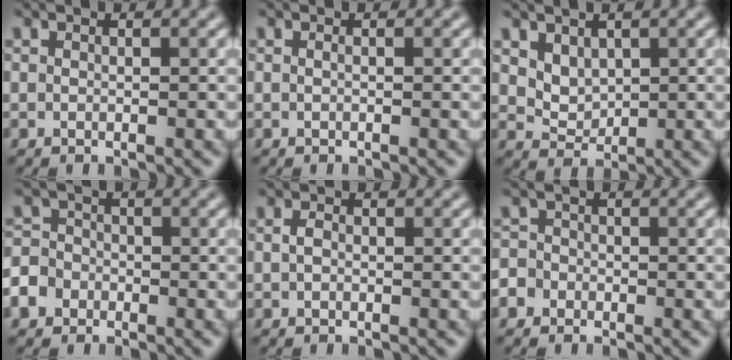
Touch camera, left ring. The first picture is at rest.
{"total": 0.0}
{"total": 2.1, "force": [1.1, 1.5, 1.0], "torque": [-0.023, -0.008, 0.027]}
{"total": 4.4, "force": [-2.4, 3.5, 1.2], "torque": [-0.017, -0.008, -0.050]}
{"total": 0.8, "force": [-0.1, 0.6, 0.6], "torque": [-0.013, 0.002, -0.002]}
{"total": 3.0, "force": [-1.7, 2.4, 0.6], "torque": [0.003, 0.002, -0.038]}